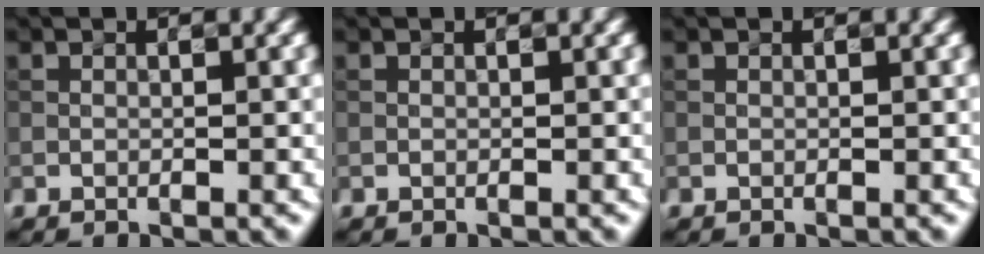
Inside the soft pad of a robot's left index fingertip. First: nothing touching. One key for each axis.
{"total": 0.0}
{"total": 0.0}